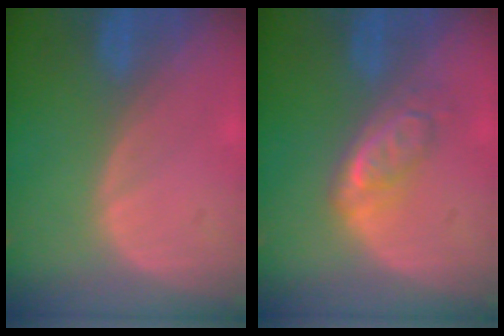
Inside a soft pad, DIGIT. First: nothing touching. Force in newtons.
{"total": 5.0, "press": 4.5, "slide": 2.2}